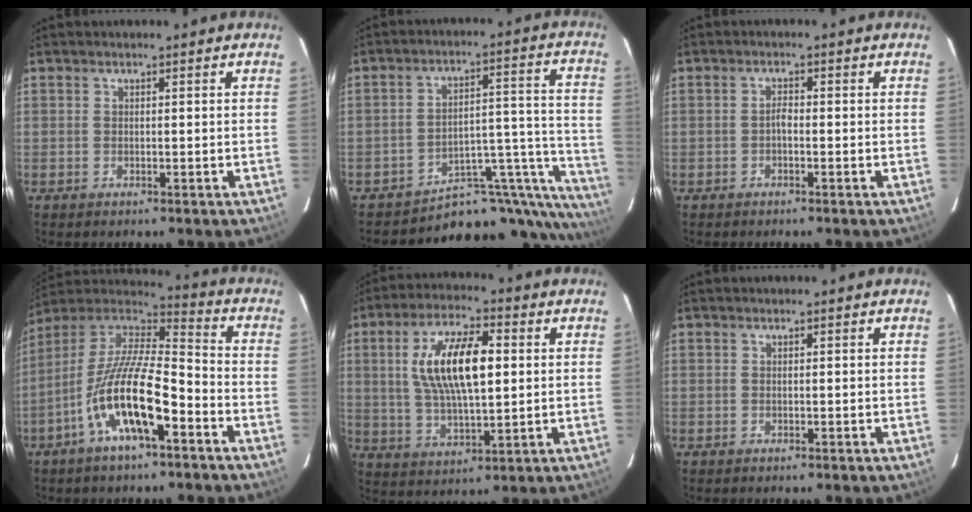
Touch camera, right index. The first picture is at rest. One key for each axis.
{"total": 17.5, "fx": -14.9, "fy": 6.5, "fz": 6.6, "tx": -0.052, "ty": 0.041, "tz": -0.213}
{"total": 1.2, "fx": -0.6, "fy": 0.4, "fz": 0.9, "tx": -0.016, "ty": 0.006, "tz": -0.014}
{"total": 17.2, "fx": -7.8, "fy": 5.1, "fz": 14.4, "tx": -0.272, "ty": -0.016, "tz": -0.152}
{"total": 14.4, "fx": 2.6, "fy": 5.4, "fz": 13.1, "tx": -0.246, "ty": 0.010, "tz": 0.051}
{"total": 0.0}